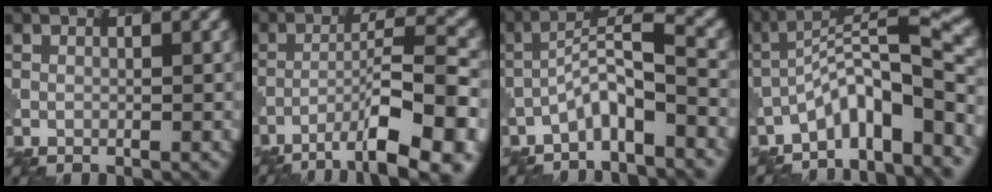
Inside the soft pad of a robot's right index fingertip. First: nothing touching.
{"total": 10.4, "force": [-6.0, 2.2, 8.2], "torque": [-0.124, 0.016, -0.092]}
{"total": 4.1, "force": [-2.5, 0.7, 3.2], "torque": [-0.062, 0.014, -0.056]}
{"total": 7.8, "force": [-4.7, 1.8, 6.0], "torque": [-0.092, 0.015, -0.088]}